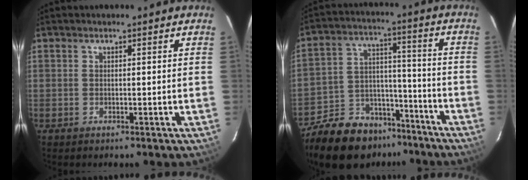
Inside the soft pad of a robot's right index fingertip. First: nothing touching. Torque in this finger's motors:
{"motor_torque": [1.14, -0.99, 0.09, 0.00]}